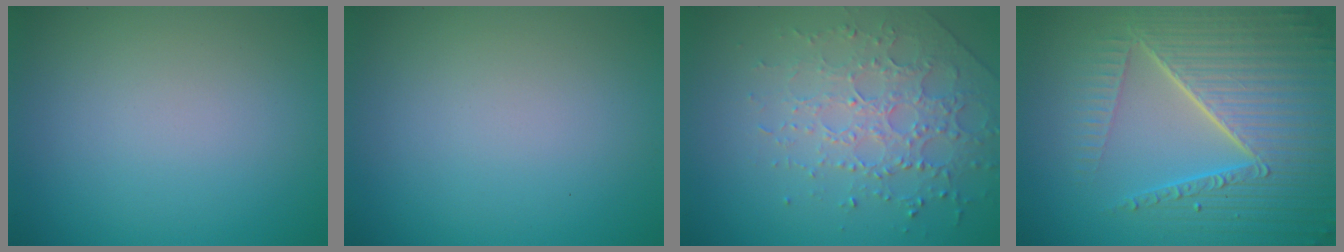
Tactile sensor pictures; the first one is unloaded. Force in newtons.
{"total": 0.0}
{"total": 3.0, "press": 2.8, "slide": 1.1}
{"total": 9.0, "press": 6.0, "slide": 6.8}